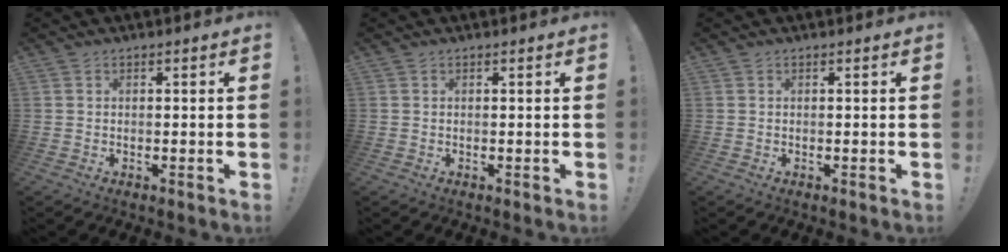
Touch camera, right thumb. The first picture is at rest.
{"total": 0.0}
{"total": 0.0}